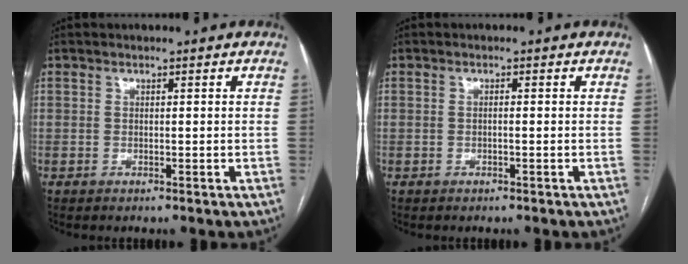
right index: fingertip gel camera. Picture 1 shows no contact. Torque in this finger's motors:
{"motor_torque": [-0.19, 0.28, -0.02, -0.01]}